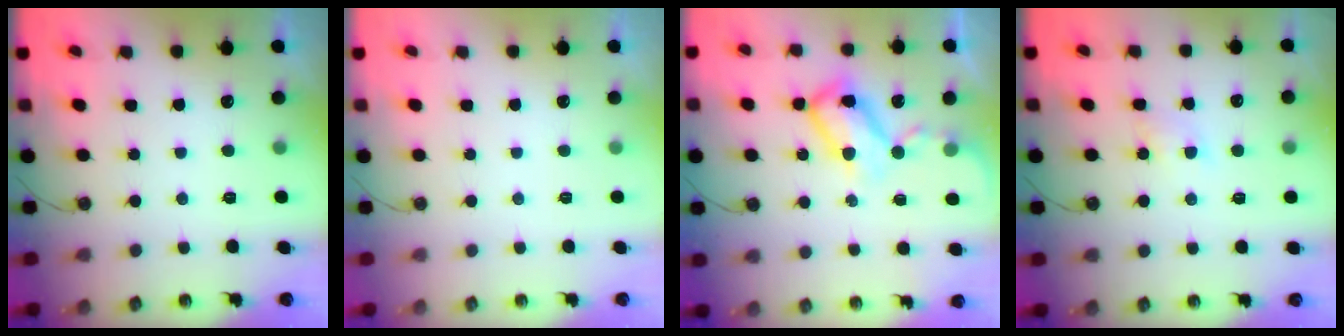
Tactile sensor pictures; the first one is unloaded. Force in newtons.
{"total": 0.0}
{"total": 11.6, "press": 11.5, "slide": 1.8}
{"total": 5.1, "press": 5.1, "slide": 0.7}